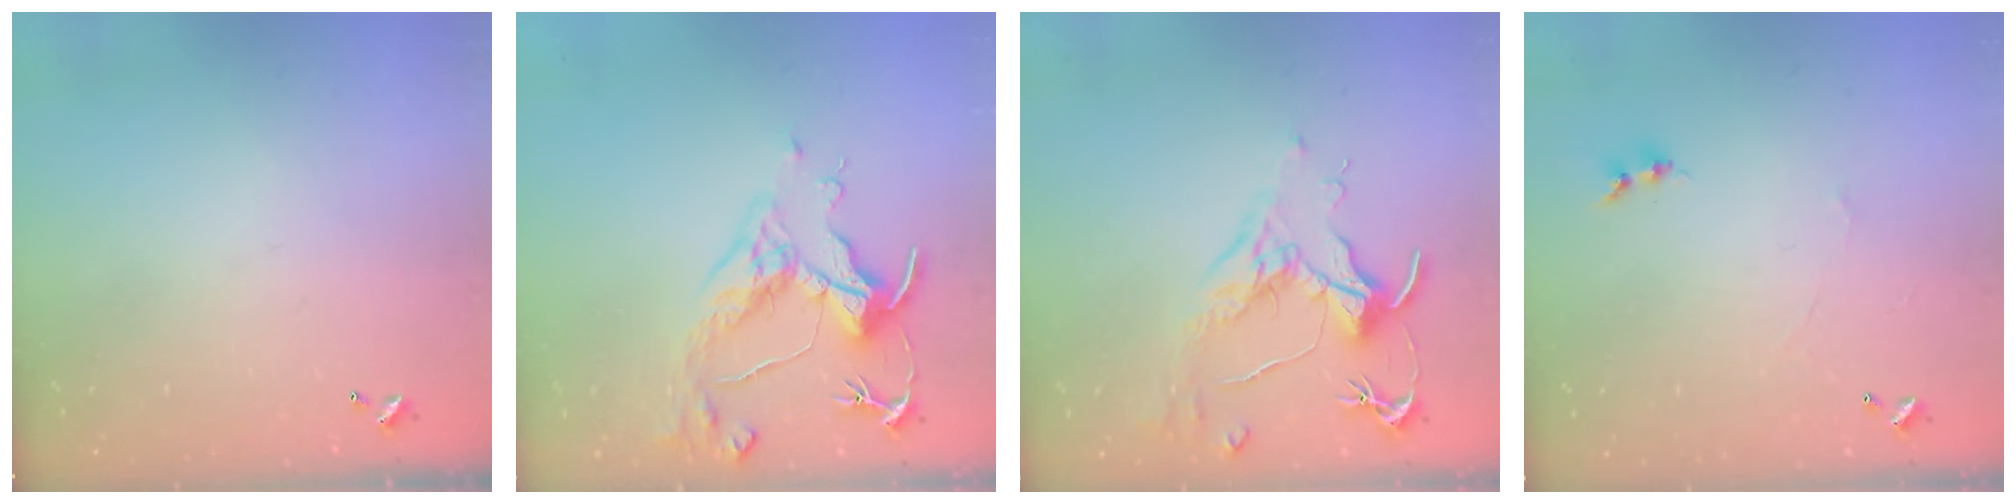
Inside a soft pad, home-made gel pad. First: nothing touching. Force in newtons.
{"total": 4.6, "press": 4.5, "slide": 1.0}
{"total": 1.8, "press": 1.6, "slide": 0.9}
{"total": 0.0}